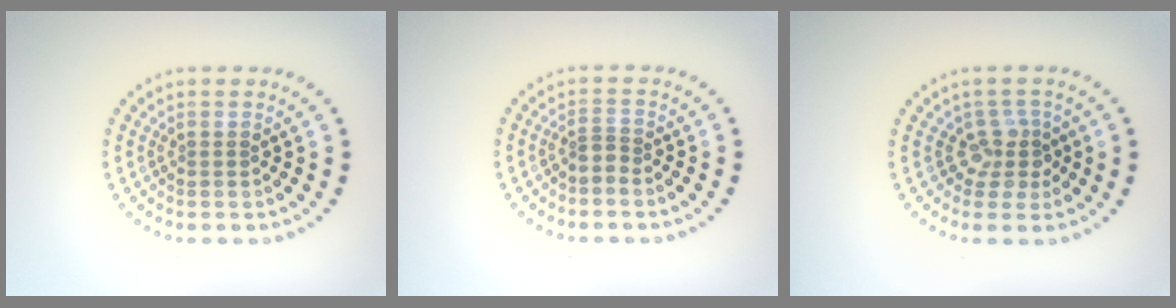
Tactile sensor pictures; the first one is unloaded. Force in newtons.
{"total": 1.1, "press": 0.6, "slide": 0.9}
{"total": 2.5, "press": 1.8, "slide": 1.7}